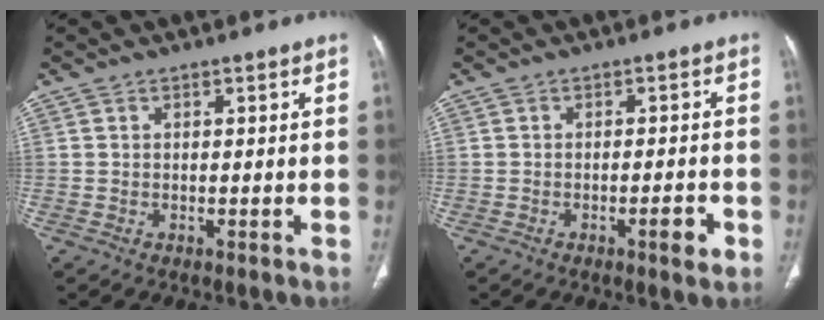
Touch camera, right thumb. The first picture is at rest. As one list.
[{"total": 3.3, "force": [-1.6, 0.6, 2.9], "torque": [-0.040, 0.004, -0.023]}]